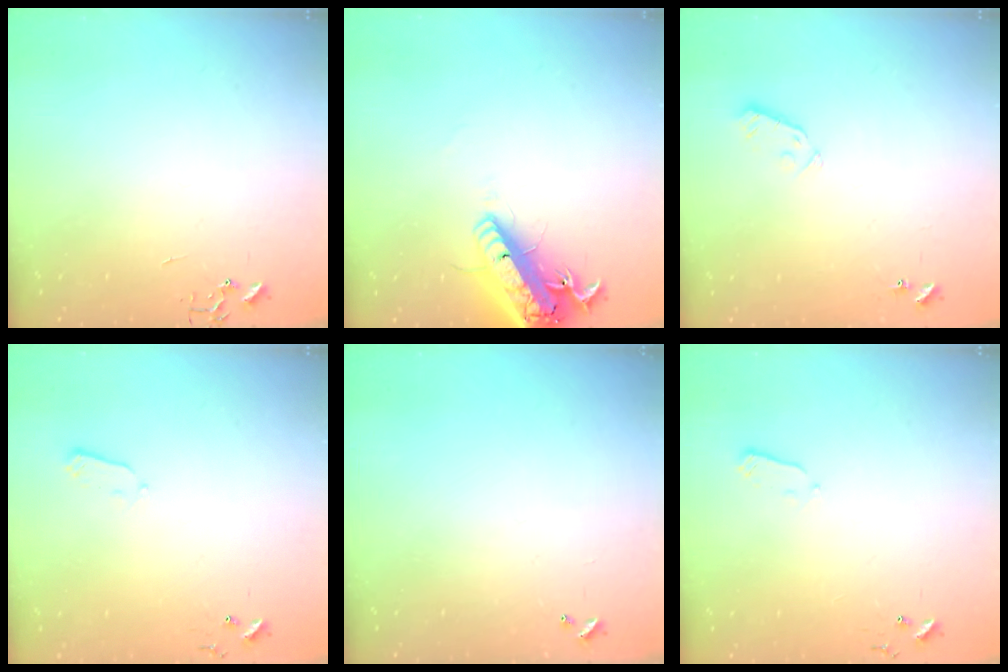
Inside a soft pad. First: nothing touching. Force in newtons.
{"total": 17.6, "press": 17.3, "slide": 3.4}
{"total": 3.7, "press": 3.6, "slide": 0.9}
{"total": 3.7, "press": 3.6, "slide": 0.8}
{"total": 0.0}
{"total": 3.5, "press": 3.4, "slide": 1.0}